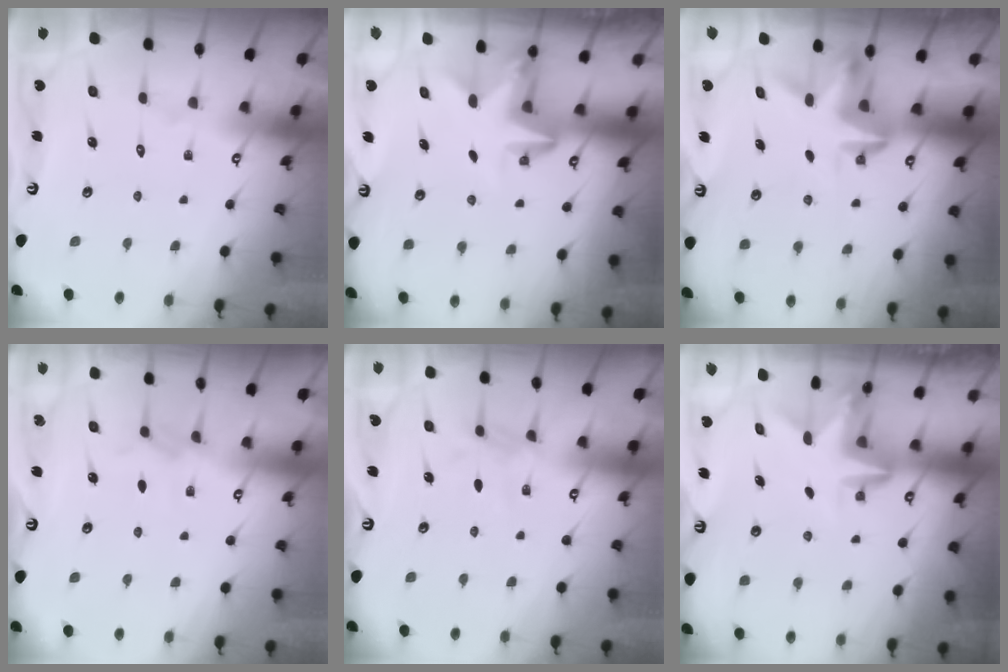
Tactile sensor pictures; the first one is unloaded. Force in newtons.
{"total": 3.4, "press": 3.4, "slide": 0.1}
{"total": 3.3, "press": 3.3, "slide": 0.2}
{"total": 3.9, "press": 3.9, "slide": 0.7}
{"total": 4.2, "press": 4.1, "slide": 0.6}
{"total": 3.1, "press": 3.1, "slide": 0.3}